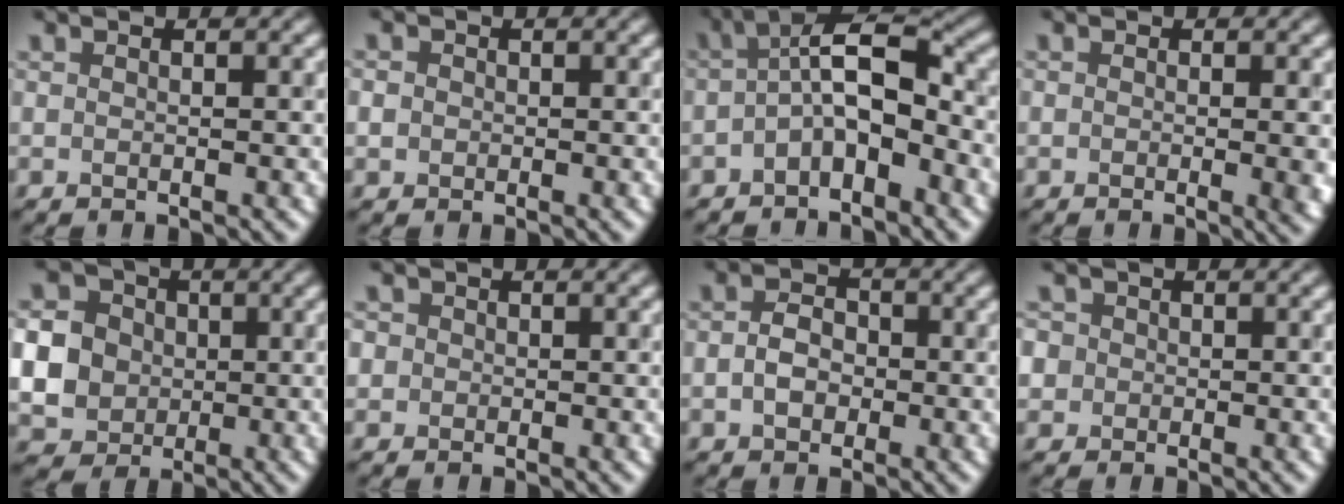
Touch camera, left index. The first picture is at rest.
{"total": 1.8, "force": [0.4, 1.6, 0.7], "torque": [-0.003, 0.012, -0.006]}
{"total": 5.8, "force": [-1.4, 2.4, 5.1], "torque": [-0.085, 0.017, -0.035]}
{"total": 2.5, "force": [-0.3, 0.8, 2.3], "torque": [-0.024, -0.007, -0.002]}
{"total": 8.4, "force": [-0.4, 7.7, 3.2], "torque": [-0.088, -0.002, -0.027]}
{"total": 2.8, "force": [1.0, 2.3, 1.1], "torque": [-0.005, 0.018, -0.004]}
{"total": 2.8, "force": [-0.5, 2.1, 1.7], "torque": [-0.033, 0.002, -0.016]}
{"total": 4.0, "force": [1.1, 3.6, 1.5], "torque": [-0.023, 0.028, -0.005]}